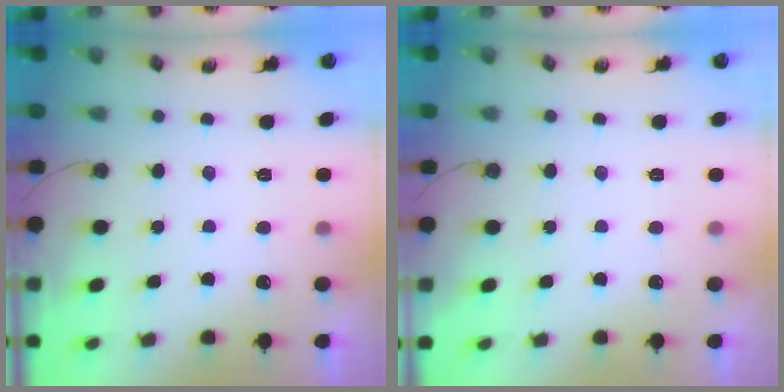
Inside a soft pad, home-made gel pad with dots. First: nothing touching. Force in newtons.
{"total": 0.0}